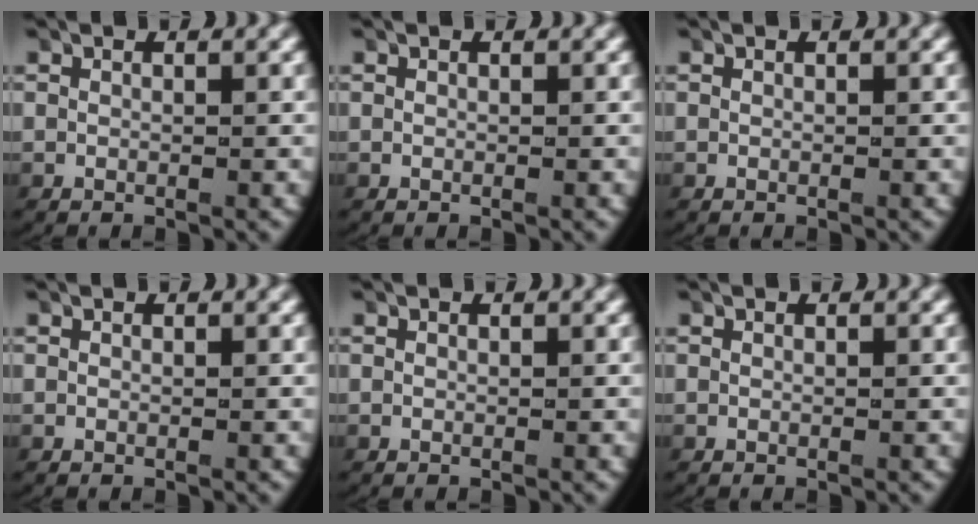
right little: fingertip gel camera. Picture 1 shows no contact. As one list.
[{"total": 0.0}, {"total": 0.0}, {"total": 0.0}, {"total": 0.0}, {"total": 0.0}]